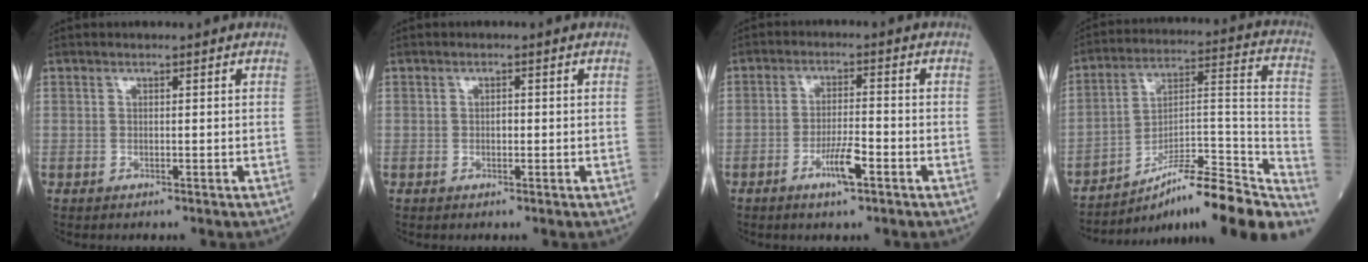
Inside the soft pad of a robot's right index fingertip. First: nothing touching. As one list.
[{"total": 0.8, "force": [-0.1, 0.4, 0.7], "torque": [-0.013, 0.001, -0.003]}, {"total": 4.9, "force": [-2.5, 0.6, 4.2], "torque": [-0.079, -0.002, -0.048]}, {"total": 23.2, "force": [-17.9, 2.7, 14.5], "torque": [-0.149, 0.031, -0.270]}]